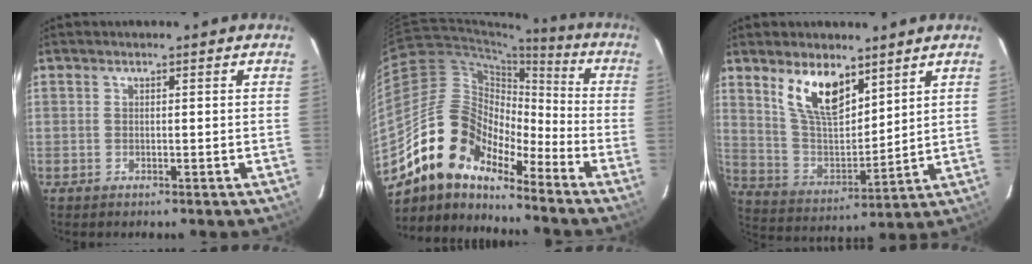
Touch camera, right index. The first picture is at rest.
{"total": 14.1, "force": [-11.2, 6.3, 5.7], "torque": [-0.097, 0.022, -0.223]}
{"total": 12.2, "force": [7.5, 5.3, 8.1], "torque": [-0.152, 0.002, 0.155]}